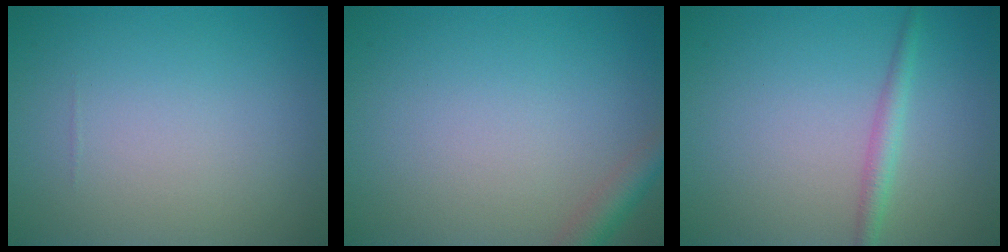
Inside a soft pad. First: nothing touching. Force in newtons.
{"total": 2.3, "press": 2.3, "slide": 0.1}
{"total": 1.8, "press": 1.8, "slide": 0.0}